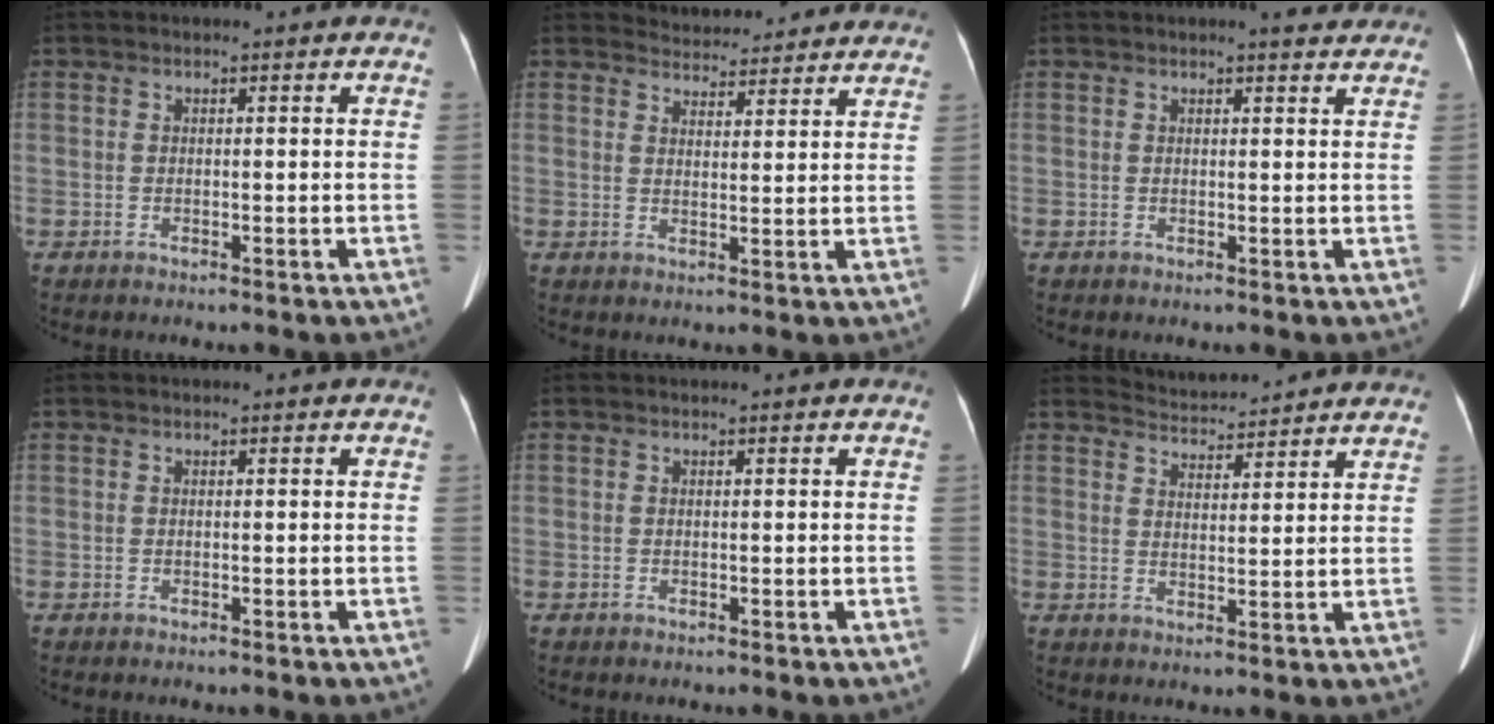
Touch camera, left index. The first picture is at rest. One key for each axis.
{"total": 8.4, "fx": 8.2, "fy": 1.7, "fz": 0.5, "tx": 0.005, "ty": 0.016, "tz": 0.093}
{"total": 2.8, "fx": 2.5, "fy": 0.5, "fz": 1.2, "tx": -0.016, "ty": 0.004, "tz": 0.026}
{"total": 0.0}
{"total": 0.0}
{"total": 7.2, "fx": 7.2, "fy": 0.3, "fz": 0.2, "tx": -0.010, "ty": 0.017, "tz": 0.097}